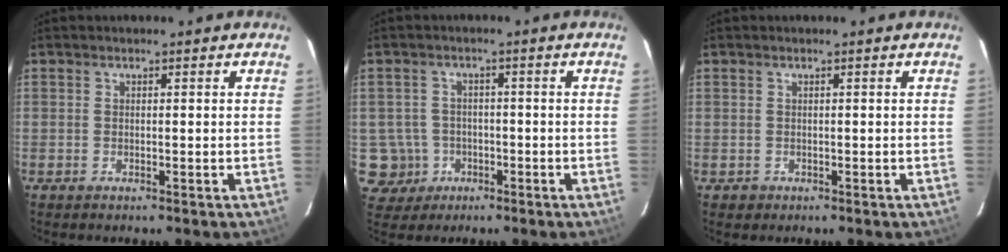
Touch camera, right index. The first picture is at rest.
{"total": 6.0, "force": [-1.8, 5.7, 0.5], "torque": [-0.028, 0.019, -0.022]}
{"total": 1.4, "force": [-0.2, 1.4, 0.0], "torque": [0.000, 0.003, 0.001]}